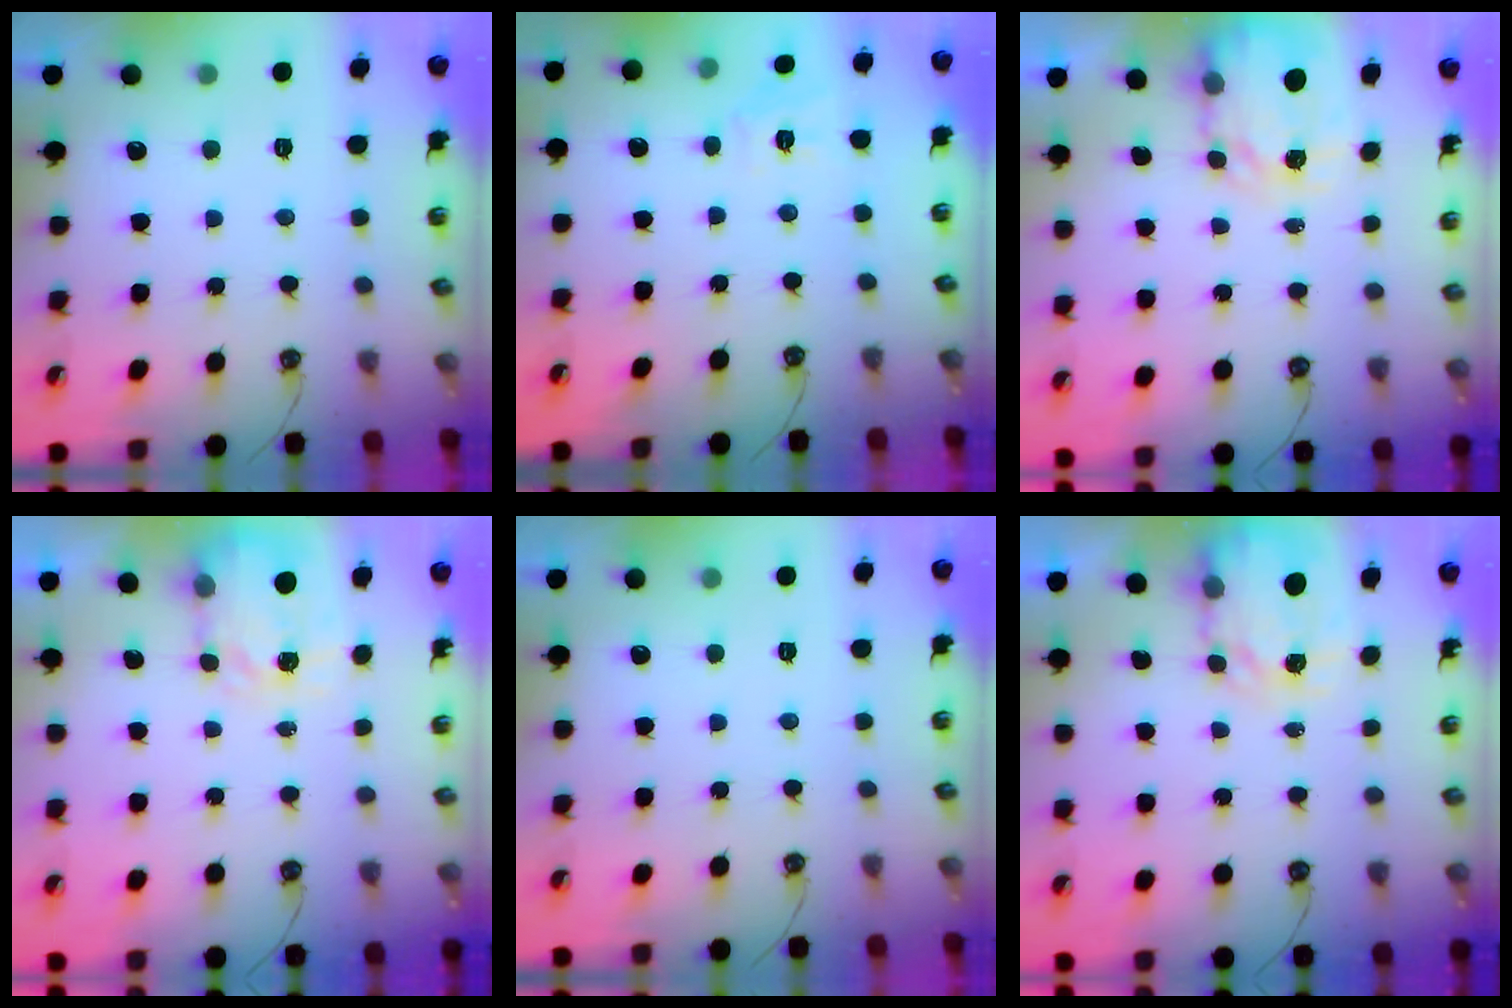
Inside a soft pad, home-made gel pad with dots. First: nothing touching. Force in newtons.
{"total": 5.4, "press": 5.4, "slide": 0.5}
{"total": 3.9, "press": 3.9, "slide": 0.3}
{"total": 3.9, "press": 3.8, "slide": 0.6}
{"total": 0.0}
{"total": 3.9, "press": 3.9, "slide": 0.3}